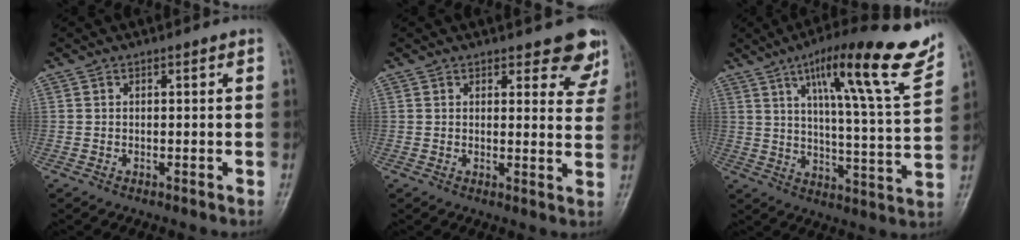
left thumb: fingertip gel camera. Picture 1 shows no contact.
{"total": 6.9, "force": [5.7, 2.8, 2.7], "torque": [0.009, -0.036, 0.051]}
{"total": 21.1, "force": [12.6, 2.7, 16.7], "torque": [-0.219, -0.048, 0.188]}